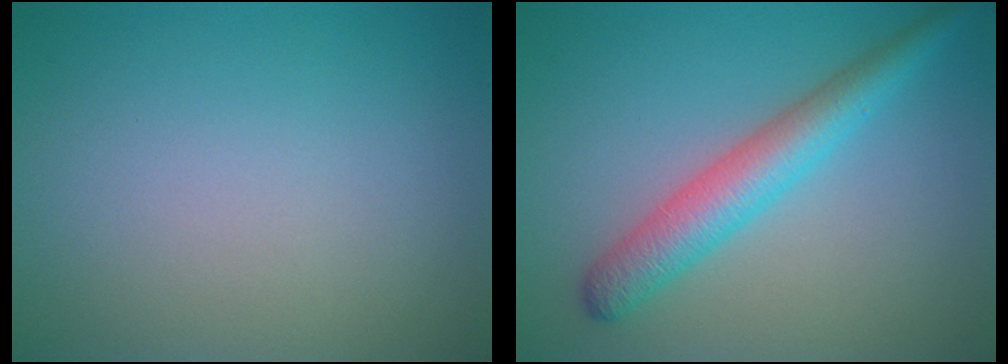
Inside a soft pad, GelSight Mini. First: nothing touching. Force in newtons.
{"total": 4.3, "press": 4.3, "slide": 0.1}